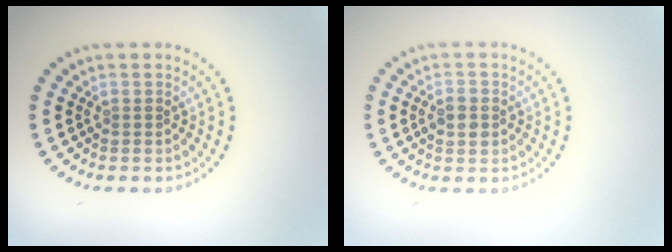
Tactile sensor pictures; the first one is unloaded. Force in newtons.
{"total": 2.4, "press": 2.4, "slide": 0.2}